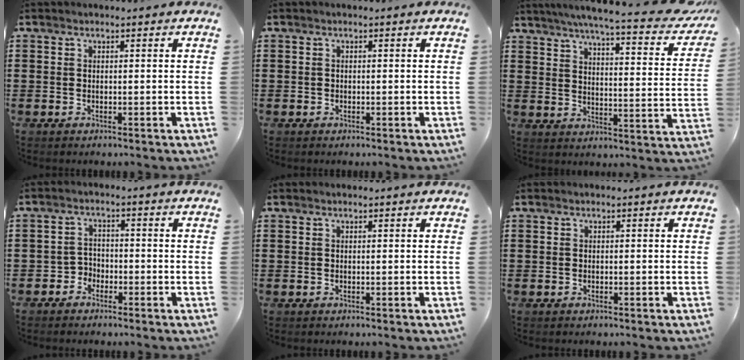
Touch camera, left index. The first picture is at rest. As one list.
[{"total": 0.0}, {"total": 6.4, "force": [5.5, -0.3, 3.3], "torque": [-0.069, -0.044, 0.088]}, {"total": 2.4, "force": [-1.9, 1.5, 0.1], "torque": [-0.012, 0.004, -0.042]}, {"total": 0.0}, {"total": 0.0}]